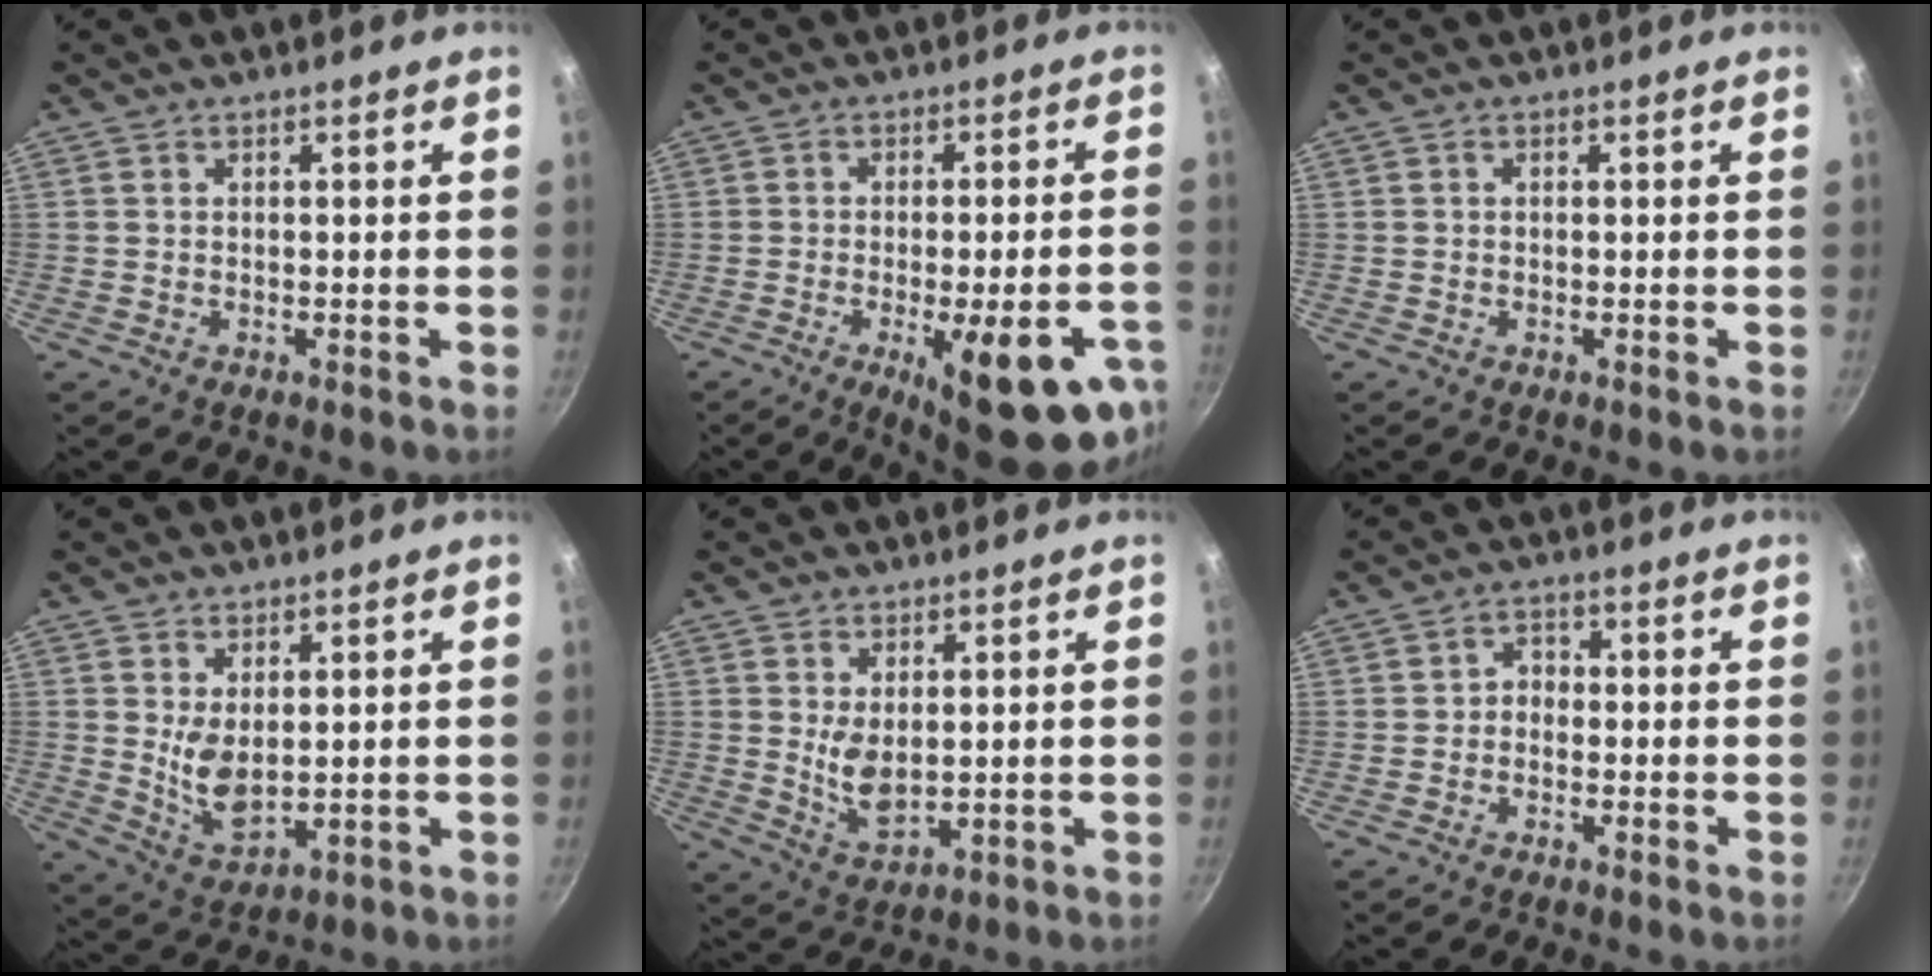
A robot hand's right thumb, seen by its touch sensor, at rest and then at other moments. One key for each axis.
{"total": 18.4, "fx": -7.4, "fy": 5.3, "fz": 16.0, "tx": -0.182, "ty": 0.008, "tz": -0.089}
{"total": 0.0}
{"total": 6.9, "fx": 1.4, "fy": 3.7, "fz": 5.6, "tx": -0.088, "ty": -0.026, "tz": 0.040}
{"total": 5.9, "fx": 1.2, "fy": 3.1, "fz": 4.9, "tx": -0.079, "ty": -0.023, "tz": 0.031}
{"total": 2.3, "fx": -1.0, "fy": 1.8, "fz": 1.1, "tx": -0.007, "ty": 0.016, "tz": -0.023}